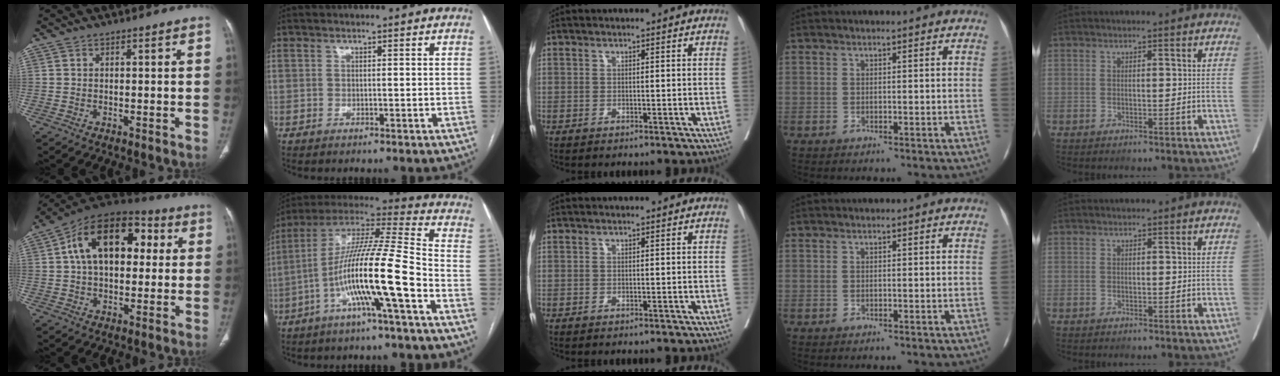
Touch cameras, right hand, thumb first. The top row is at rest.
{"thumb": {"total": 18.8, "force": [3.9, 11.6, 14.3], "torque": [-0.200, 0.029, 0.053]}, "index": {"total": 16.8, "force": [-5.7, 0.0, 15.8], "torque": [-0.293, 0.007, -0.109]}}